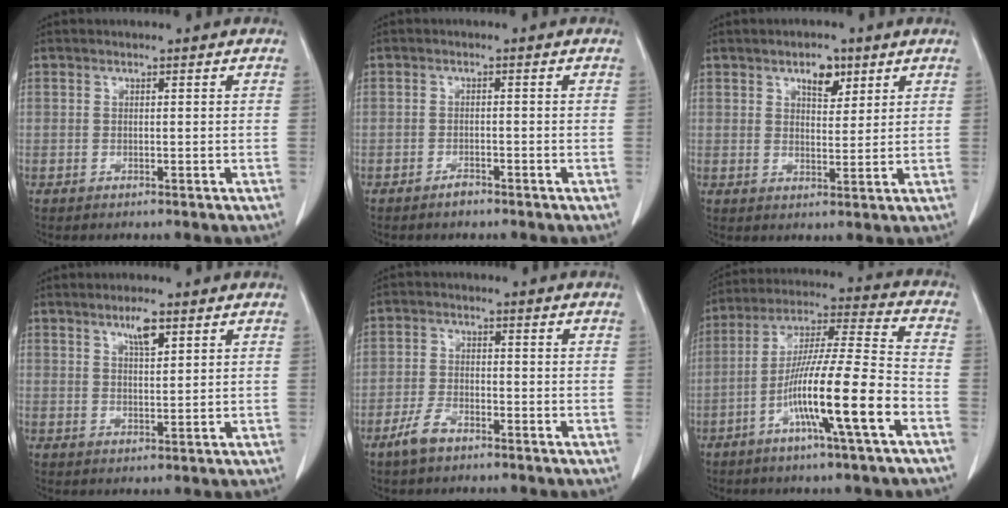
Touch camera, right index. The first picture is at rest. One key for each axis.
{"total": 1.4, "fx": -1.2, "fy": 0.4, "fz": 0.5, "tx": -0.009, "ty": 0.001, "tz": -0.018}
{"total": 4.4, "fx": 2.6, "fy": 2.2, "fz": 2.8, "tx": -0.043, "ty": 0.001, "tz": 0.042}
{"total": 3.6, "fx": 2.2, "fy": 0.7, "fz": 2.8, "tx": -0.051, "ty": 0.000, "tz": 0.039}
{"total": 4.2, "fx": -3.0, "fy": 1.8, "fz": 2.3, "tx": -0.052, "ty": 0.001, "tz": -0.054}
{"total": 15.3, "fx": -6.2, "fy": -0.4, "fz": 14.0, "tx": -0.257, "ty": -0.001, "tz": -0.112}